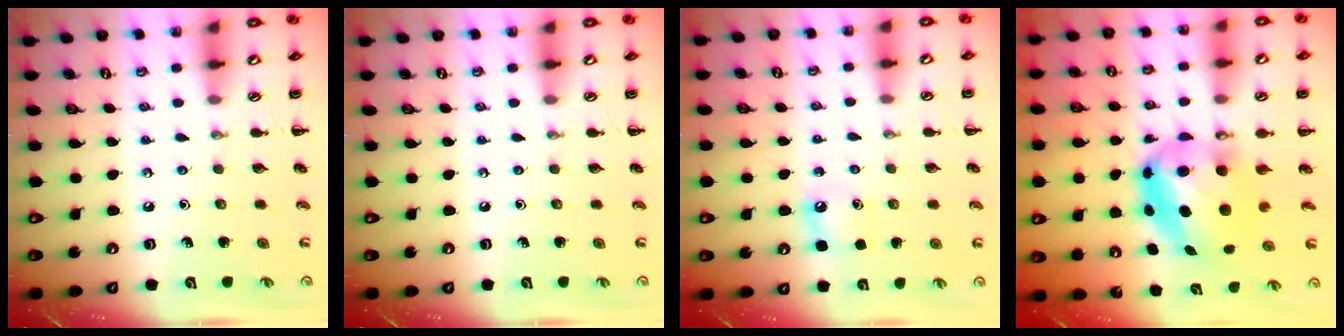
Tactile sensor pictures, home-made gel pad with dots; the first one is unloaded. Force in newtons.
{"total": 0.0}
{"total": 3.8, "press": 3.6, "slide": 1.4}
{"total": 8.8, "press": 8.6, "slide": 1.9}